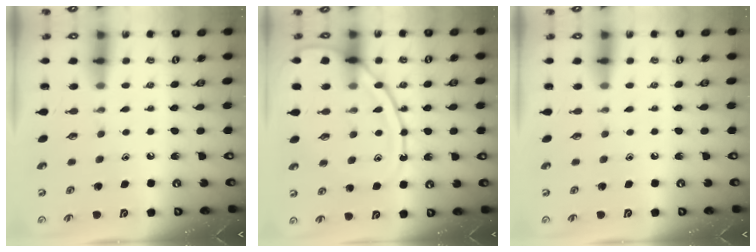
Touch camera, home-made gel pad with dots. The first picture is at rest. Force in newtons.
{"total": 13.0, "press": 12.9, "slide": 1.1}
{"total": 0.0}